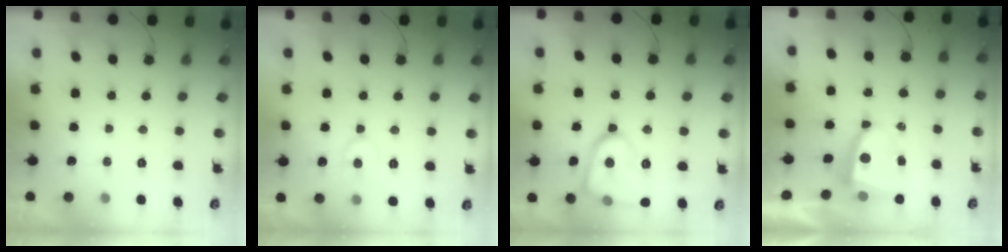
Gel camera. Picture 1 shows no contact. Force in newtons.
{"total": 7.9, "press": 7.9, "slide": 0.8}
{"total": 14.4, "press": 14.3, "slide": 1.2}
{"total": 5.9, "press": 5.9, "slide": 0.3}